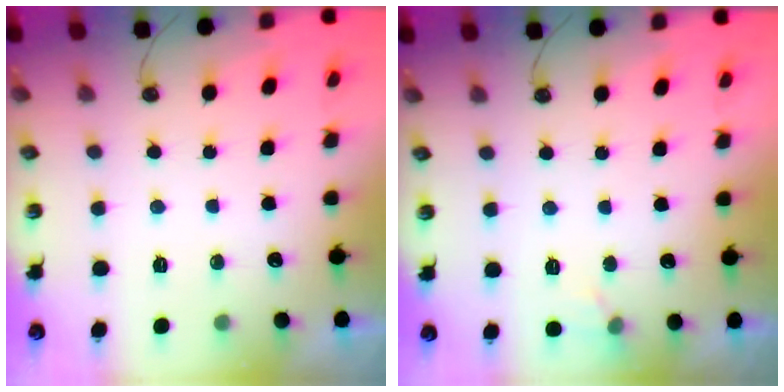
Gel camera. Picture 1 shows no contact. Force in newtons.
{"total": 5.9, "press": 5.8, "slide": 0.6}